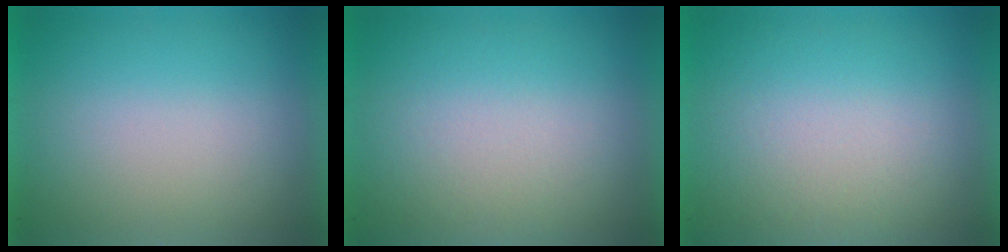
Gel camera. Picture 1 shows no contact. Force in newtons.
{"total": 2.6}
{"total": 2.7}